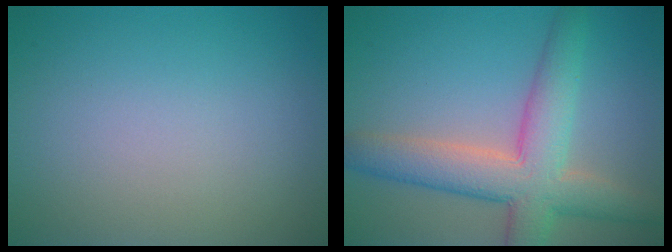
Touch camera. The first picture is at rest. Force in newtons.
{"total": 7.2, "press": 7.2, "slide": 0.4}